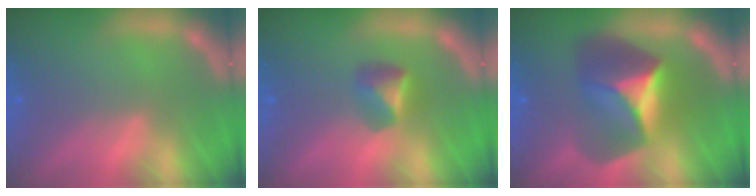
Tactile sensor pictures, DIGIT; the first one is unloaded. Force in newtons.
{"total": 2.4}
{"total": 7.9}